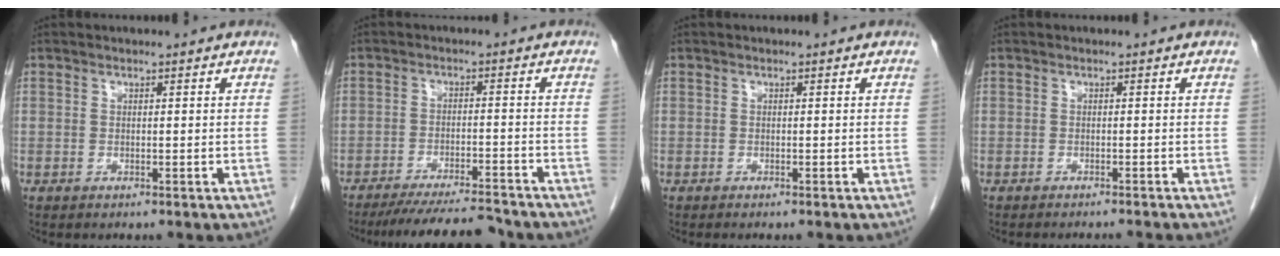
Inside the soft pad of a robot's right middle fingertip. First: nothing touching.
{"total": 11.5, "force": [-10.8, 0.7, 4.1], "torque": [-0.061, -0.008, -0.161]}
{"total": 1.5, "force": [-1.3, 0.2, 0.7], "torque": [-0.011, -0.003, -0.016]}
{"total": 3.9, "force": [-3.7, -0.6, 1.0], "torque": [-0.005, -0.005, -0.046]}